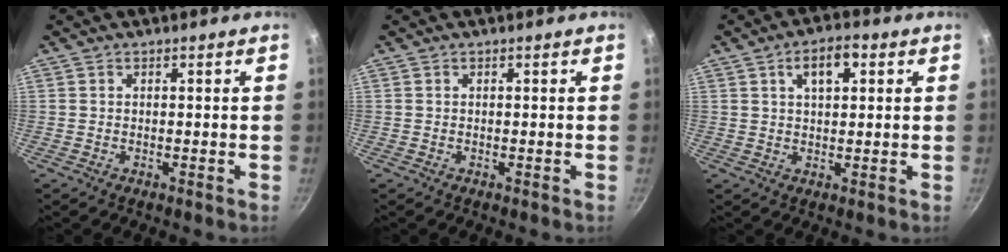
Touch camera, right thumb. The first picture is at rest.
{"total": 0.0}
{"total": 6.3, "force": [2.3, 3.3, 4.8], "torque": [-0.057, 0.007, 0.036]}